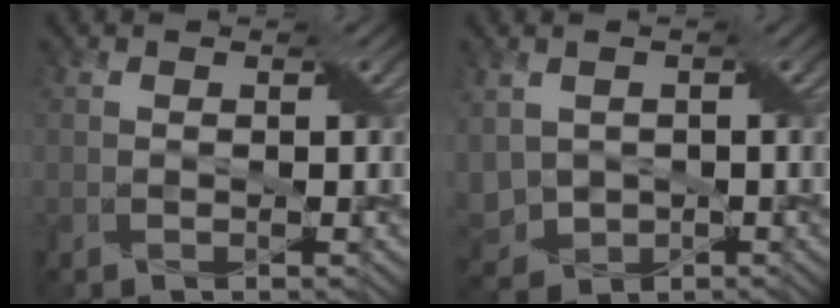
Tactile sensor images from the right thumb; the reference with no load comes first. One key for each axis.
{"total": 5.0, "fx": 0.0, "fy": 4.0, "fz": 3.0, "tx": -0.091, "ty": -0.013, "tz": -0.004}